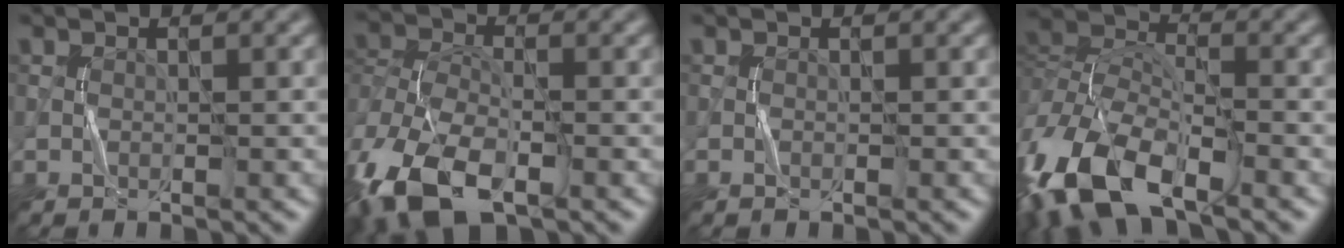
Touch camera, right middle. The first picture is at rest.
{"total": 12.5, "force": [-7.1, 6.4, 8.0], "torque": [-0.172, -0.027, -0.130]}
{"total": 0.7, "force": [-0.4, 0.5, 0.3], "torque": [-0.006, -0.001, -0.008]}
{"total": 12.3, "force": [-6.6, 5.8, 8.6], "torque": [-0.186, -0.006, -0.138]}